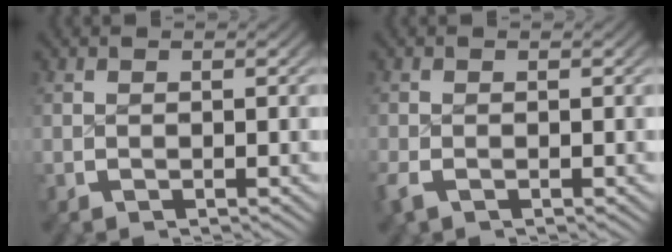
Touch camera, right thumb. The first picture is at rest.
{"total": 1.3, "force": [-0.8, 0.8, 0.5], "torque": [-0.017, -0.004, -0.016]}